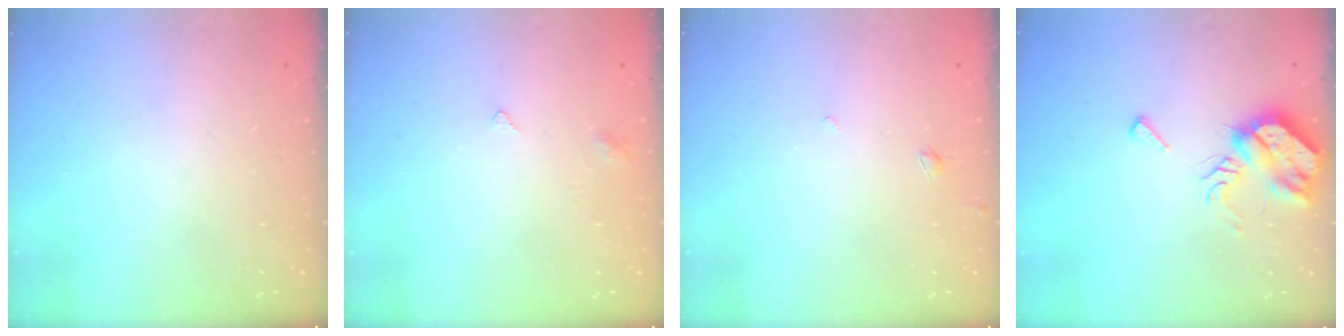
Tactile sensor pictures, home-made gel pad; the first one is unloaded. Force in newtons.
{"total": 2.8, "press": 2.8, "slide": 0.5}
{"total": 2.1, "press": 2.1, "slide": 0.5}
{"total": 9.4, "press": 9.3, "slide": 1.0}